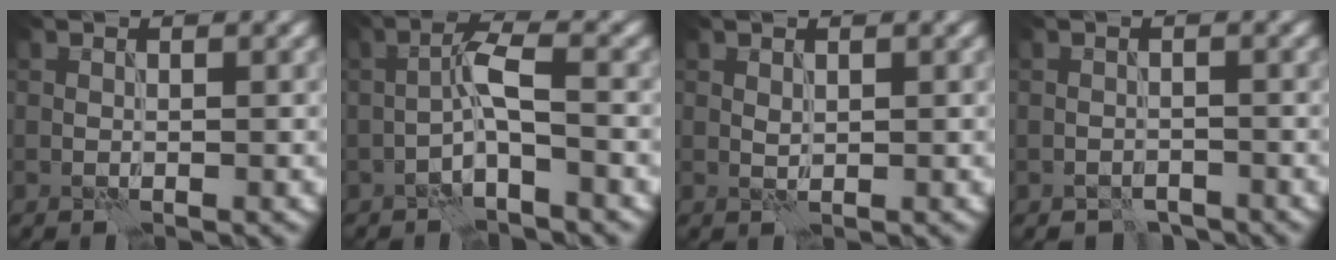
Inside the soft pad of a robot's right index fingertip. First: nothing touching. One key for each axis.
{"total": 3.2, "fx": -1.4, "fy": 0.4, "fz": 2.8, "tx": -0.053, "ty": 0.015, "tz": -0.034}
{"total": 0.6, "fx": 0.4, "fy": 0.3, "fz": 0.4, "tx": -0.008, "ty": 0.000, "tz": 0.010}
{"total": 1.8, "fx": -1.7, "fy": 0.7, "fz": 0.2, "tx": 0.002, "ty": 0.001, "tz": -0.028}